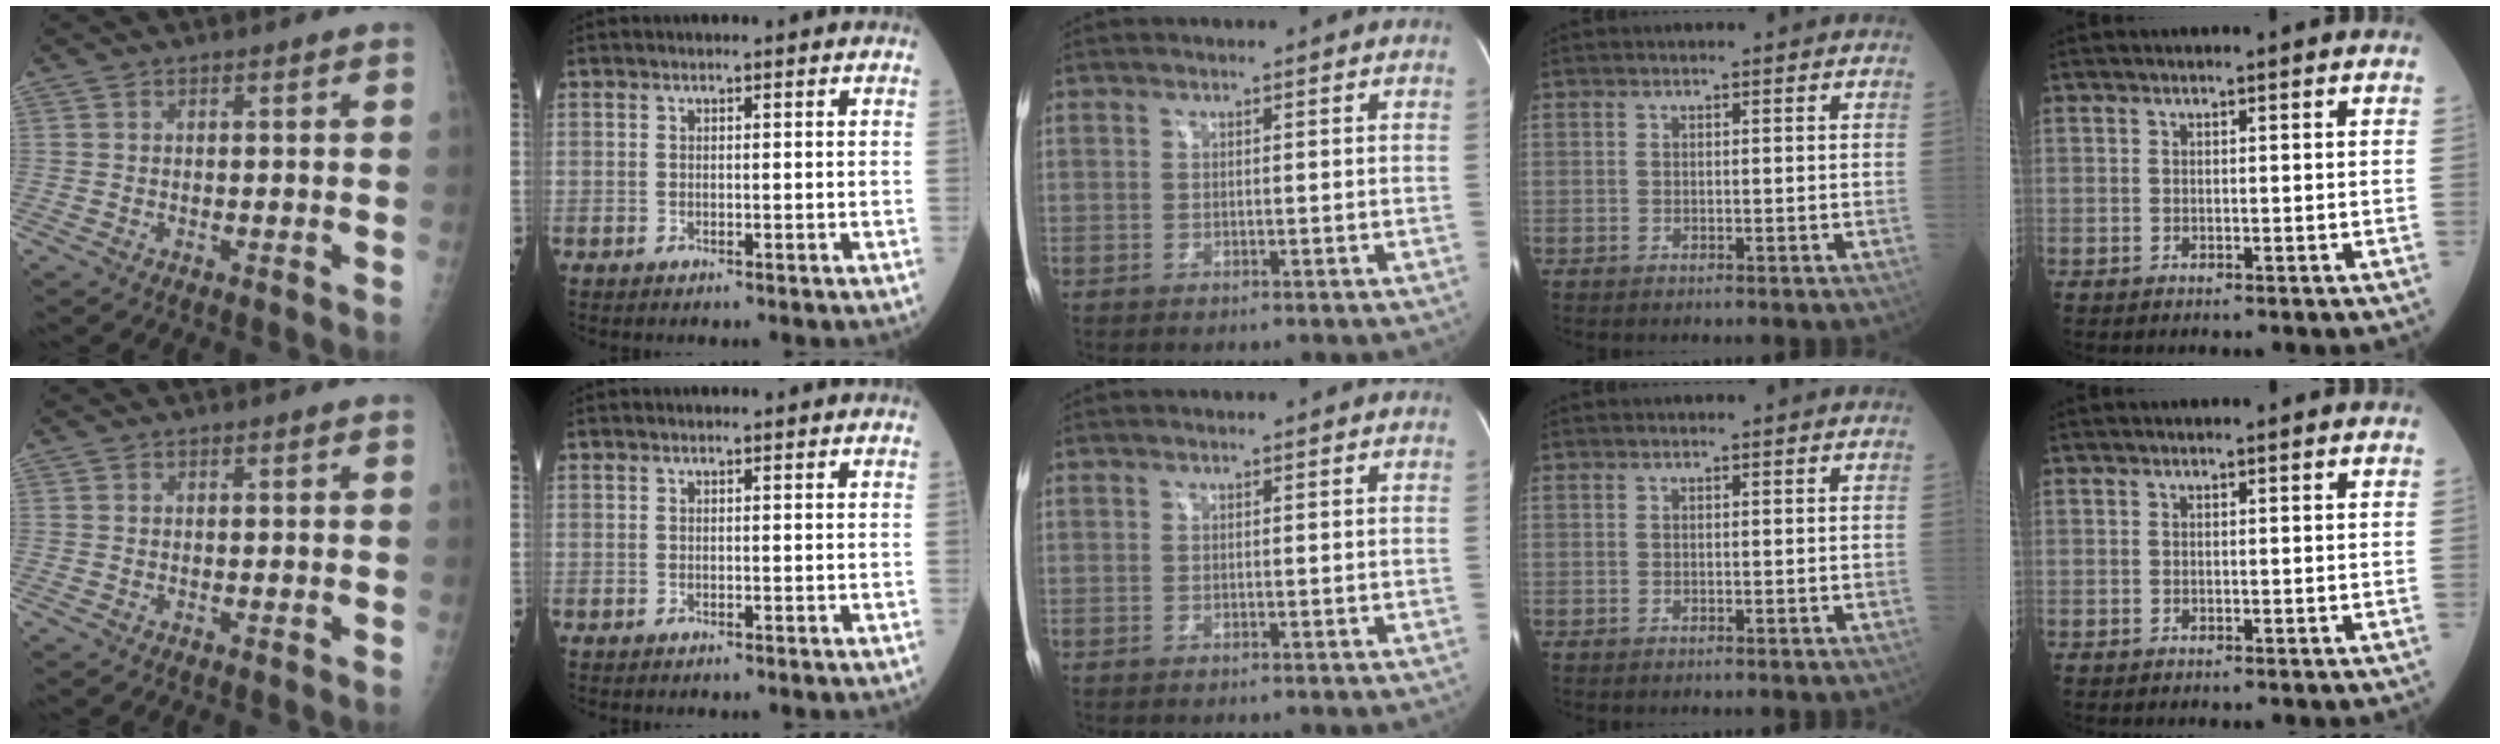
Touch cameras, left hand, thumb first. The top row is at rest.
{}